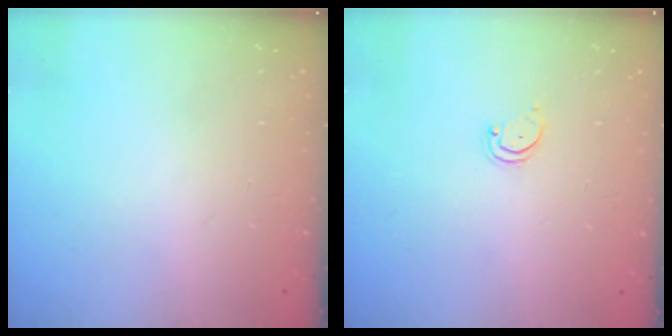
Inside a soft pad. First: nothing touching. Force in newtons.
{"total": 1.5, "press": 1.5, "slide": 0.1}